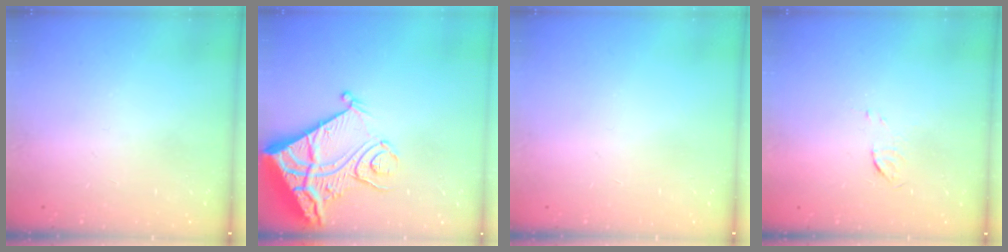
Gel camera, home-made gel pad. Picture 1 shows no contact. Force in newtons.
{"total": 17.7, "press": 17.5, "slide": 2.3}
{"total": 0.0}
{"total": 3.3, "press": 3.3, "slide": 0.3}